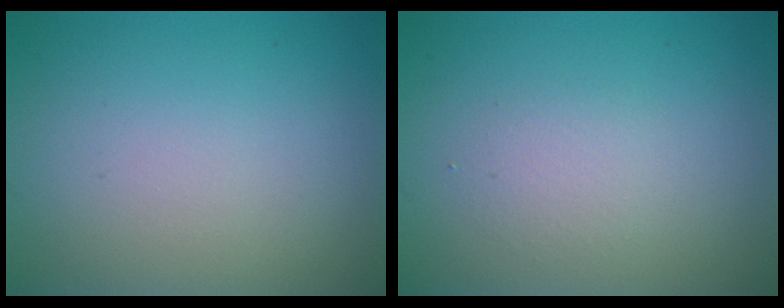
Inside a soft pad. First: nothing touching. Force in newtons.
{"total": 1.5, "press": 1.5, "slide": 0.1}